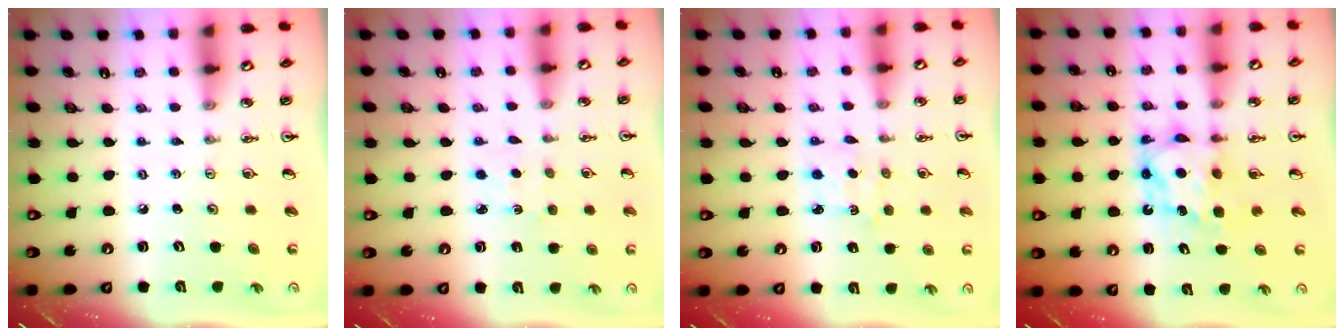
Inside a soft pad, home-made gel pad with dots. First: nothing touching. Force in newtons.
{"total": 1.6, "press": 1.6, "slide": 0.3}
{"total": 3.1, "press": 3.1, "slide": 0.2}
{"total": 6.7, "press": 6.7, "slide": 0.5}